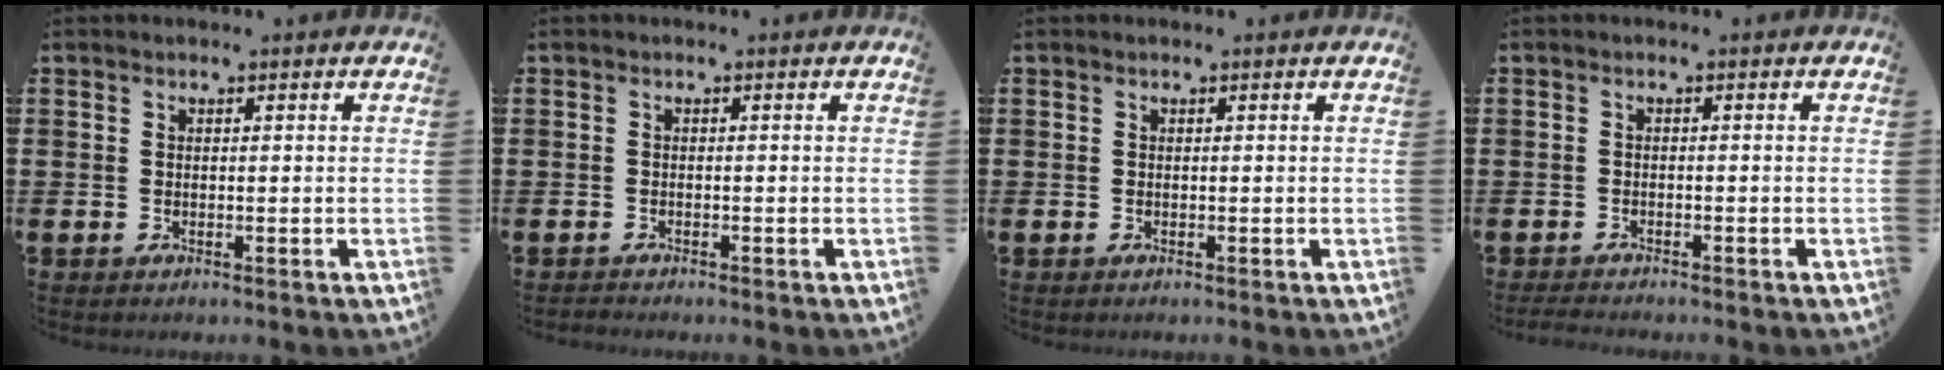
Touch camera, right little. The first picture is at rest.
{"total": 0.0}
{"total": 0.0}
{"total": 1.1, "force": [-1.0, 0.1, 0.5], "torque": [-0.010, 0.000, -0.020]}